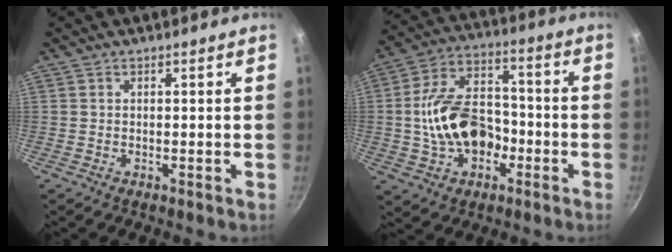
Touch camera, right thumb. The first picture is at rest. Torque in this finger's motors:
{"motor_torque": [-0.25, 0.88, 1.29, -0.11, 0.15]}